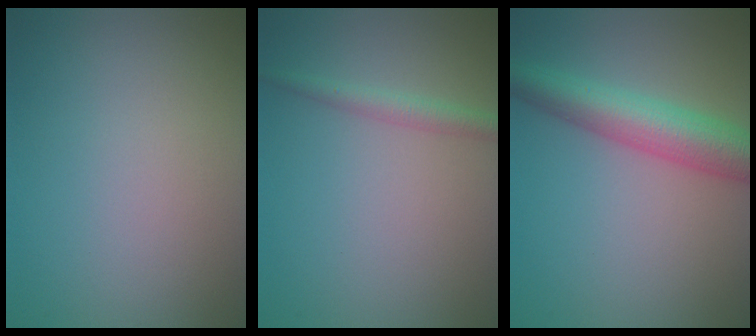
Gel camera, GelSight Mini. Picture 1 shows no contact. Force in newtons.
{"total": 1.7, "press": 1.7, "slide": 0.0}
{"total": 5.6, "press": 5.6, "slide": 0.1}